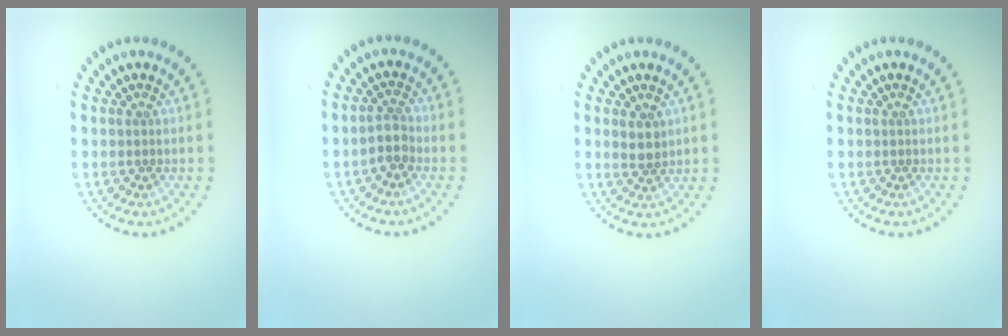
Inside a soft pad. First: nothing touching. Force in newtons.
{"total": 1.9, "press": 1.6, "slide": 1.0}
{"total": 1.8, "press": 1.6, "slide": 0.7}
{"total": 0.0}